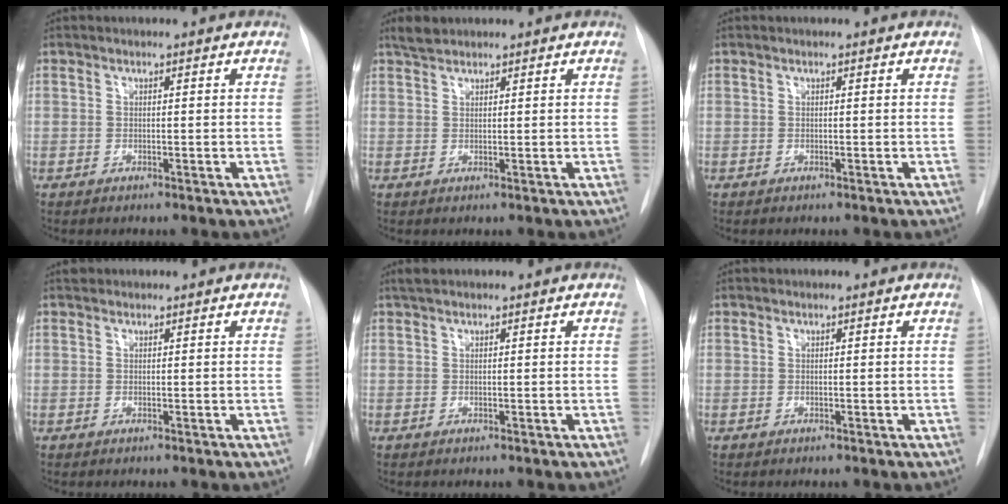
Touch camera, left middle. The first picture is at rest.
{"total": 2.0, "force": [1.8, 0.6, 0.5], "torque": [-0.014, 0.005, 0.034]}
{"total": 0.0}
{"total": 0.6, "force": [0.5, 0.3, -0.1], "torque": [-0.007, 0.010, 0.010]}
{"total": 1.2, "force": [1.0, 0.2, 0.6], "torque": [-0.018, 0.012, 0.022]}
{"total": 0.0}